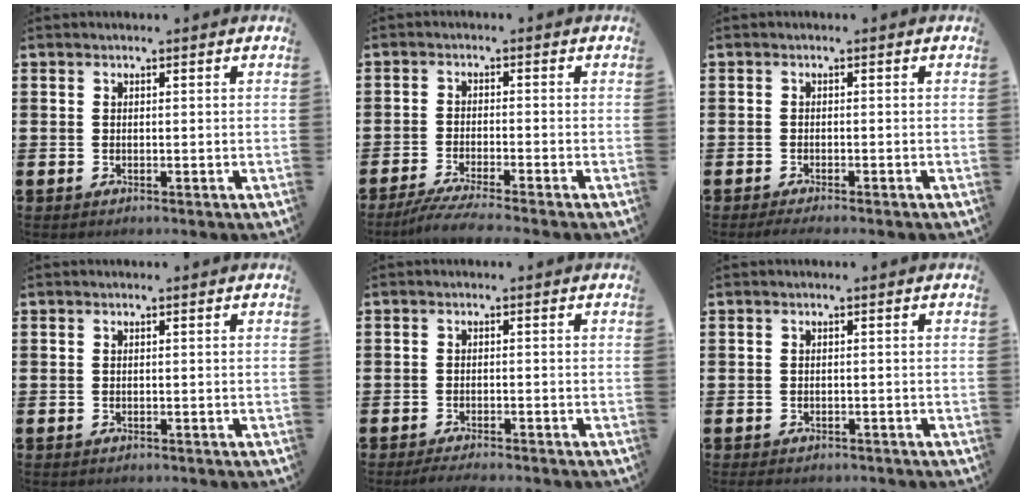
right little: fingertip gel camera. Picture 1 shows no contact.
{"total": 3.4, "force": [-2.6, -0.2, 2.1], "torque": [-0.040, -0.009, -0.048]}
{"total": 0.9, "force": [-0.6, 0.0, 0.6], "torque": [-0.010, -0.001, -0.013]}
{"total": 0.0}
{"total": 1.4, "force": [-1.2, 0.0, 0.6], "torque": [-0.011, 0.002, -0.024]}
{"total": 0.8, "force": [-0.7, 0.2, 0.2], "torque": [-0.007, 0.000, -0.015]}